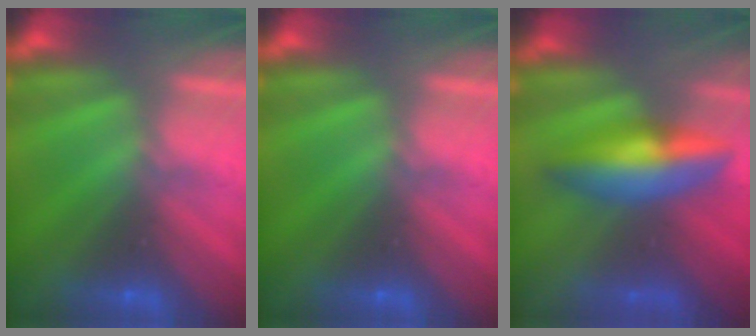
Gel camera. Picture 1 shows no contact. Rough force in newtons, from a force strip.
{"total": 0.0}
{"total": 13.7}